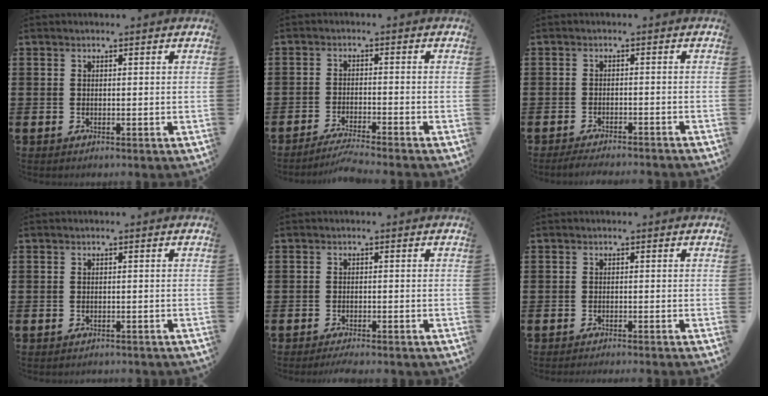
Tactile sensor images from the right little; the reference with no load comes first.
{"total": 2.9, "force": [-2.6, -0.4, 1.2], "torque": [-0.019, 0.000, -0.050]}
{"total": 1.8, "force": [-1.7, -0.1, 0.5], "torque": [-0.008, 0.004, -0.034]}
{"total": 0.6, "force": [-0.6, 0.0, 0.0], "torque": [-0.001, -0.001, -0.014]}
{"total": 1.2, "force": [-1.1, -0.1, 0.4], "torque": [-0.007, 0.001, -0.021]}
{"total": 0.8, "force": [-0.7, -0.4, 0.0], "torque": [0.002, 0.002, -0.014]}